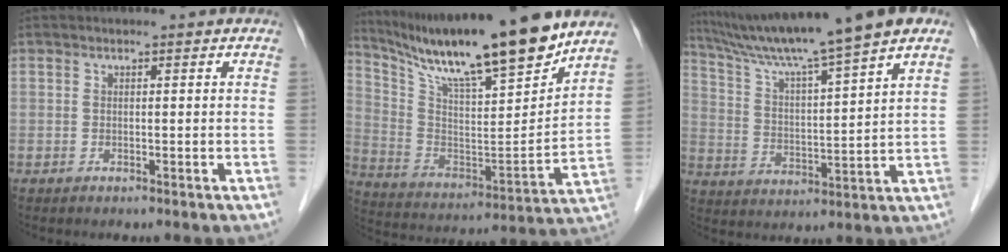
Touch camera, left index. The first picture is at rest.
{"total": 21.8, "force": [17.9, 1.5, 12.4], "torque": [-0.220, -0.013, 0.304]}
{"total": 16.0, "force": [13.0, -1.2, 9.4], "torque": [-0.162, 0.016, 0.209]}